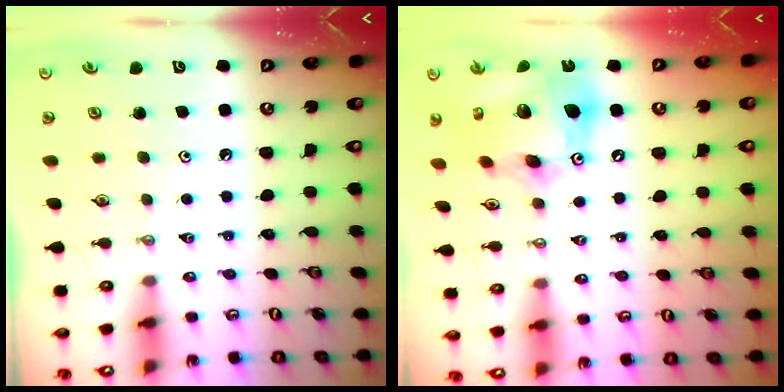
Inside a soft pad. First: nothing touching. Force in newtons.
{"total": 18.2, "press": 18.1, "slide": 2.0}